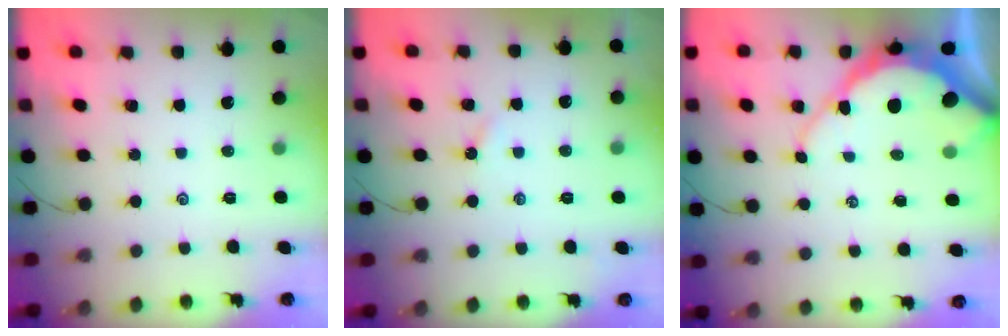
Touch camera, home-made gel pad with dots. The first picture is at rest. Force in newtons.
{"total": 1.5, "press": 1.5, "slide": 0.3}
{"total": 10.8, "press": 10.7, "slide": 1.0}